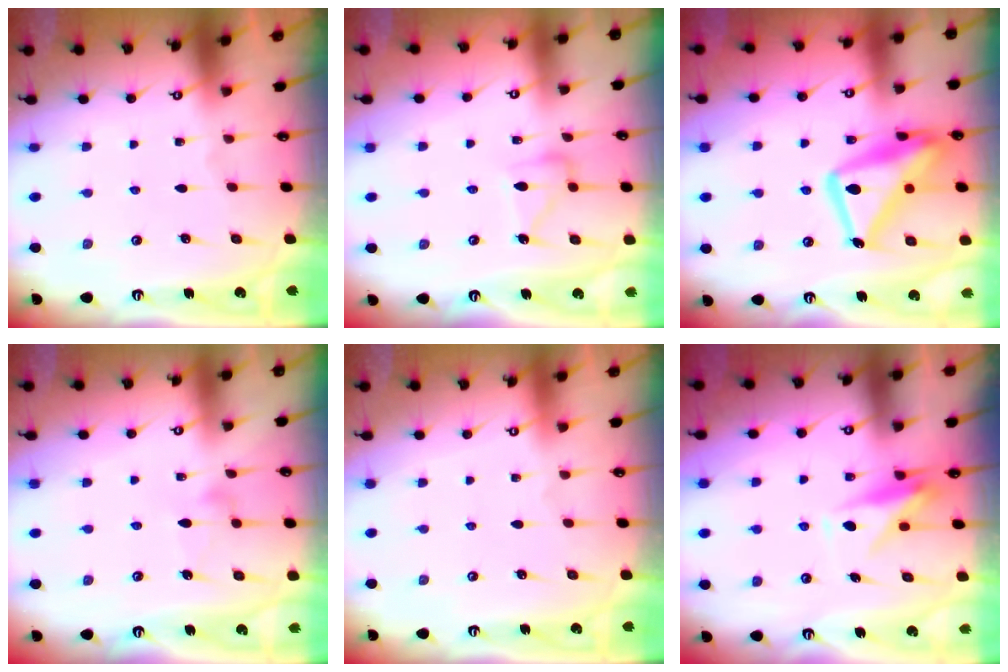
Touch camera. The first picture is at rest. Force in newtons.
{"total": 9.5, "press": 9.5, "slide": 0.7}
{"total": 17.7, "press": 17.6, "slide": 1.6}
{"total": 6.6, "press": 6.6, "slide": 0.3}
{"total": 3.9, "press": 3.9, "slide": 0.2}
{"total": 9.2, "press": 9.2, "slide": 0.1}